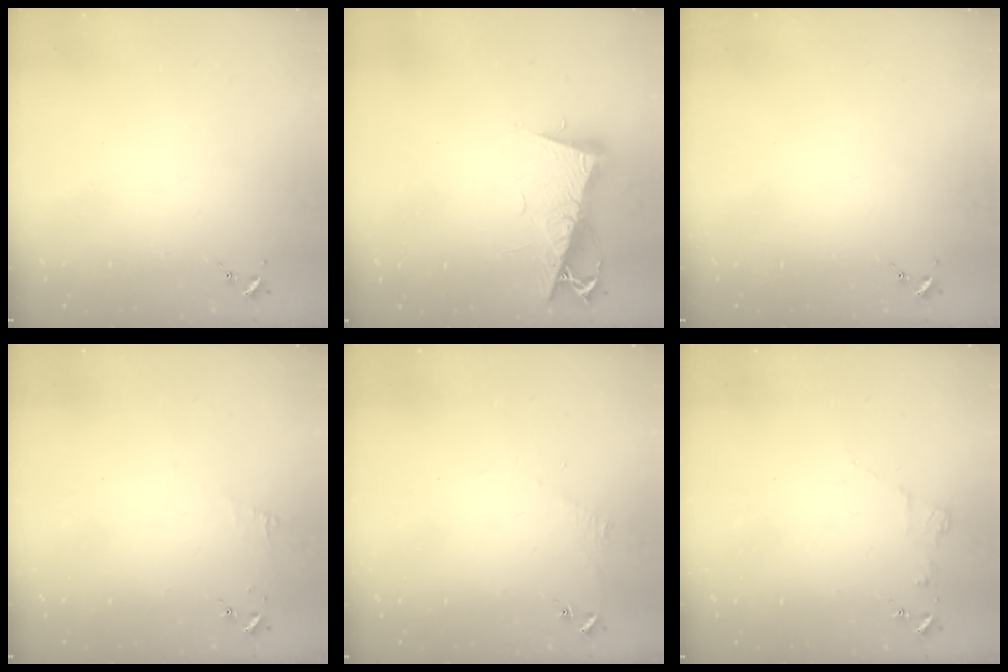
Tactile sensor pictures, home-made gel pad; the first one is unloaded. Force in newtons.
{"total": 10.1, "press": 10.0, "slide": 1.3}
{"total": 0.0}
{"total": 3.9, "press": 3.8, "slide": 0.4}
{"total": 5.1, "press": 5.1, "slide": 0.5}
{"total": 4.3, "press": 4.2, "slide": 0.5}